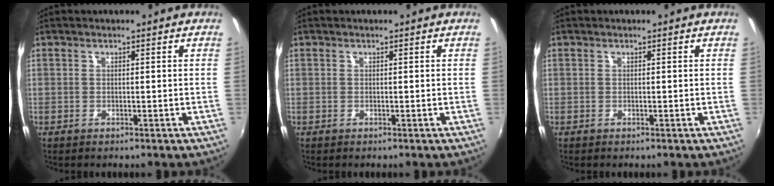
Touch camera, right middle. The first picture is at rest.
{"total": 0.0}
{"total": 0.0}